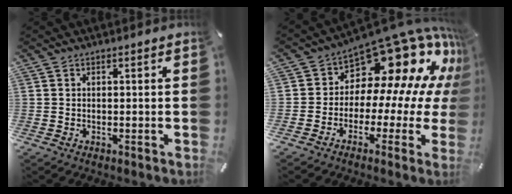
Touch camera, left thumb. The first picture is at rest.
{"total": 18.0, "force": [11.0, 9.7, 10.4], "torque": [-0.157, -0.100, 0.189]}